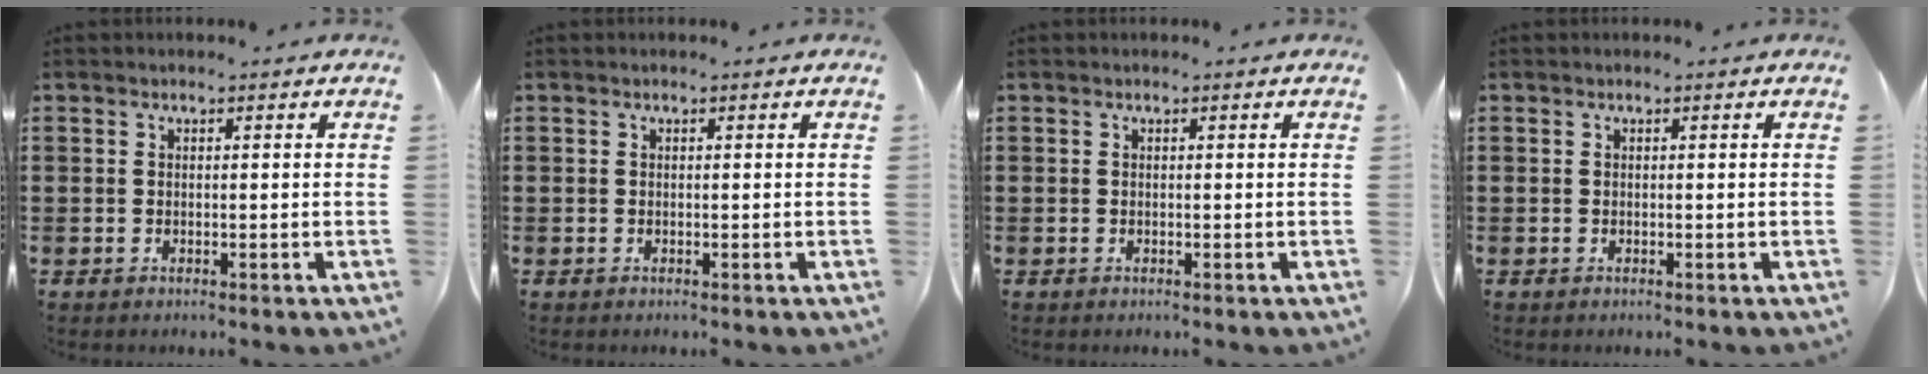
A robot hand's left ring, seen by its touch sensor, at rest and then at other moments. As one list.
[{"total": 0.0}, {"total": 0.0}, {"total": 0.0}]